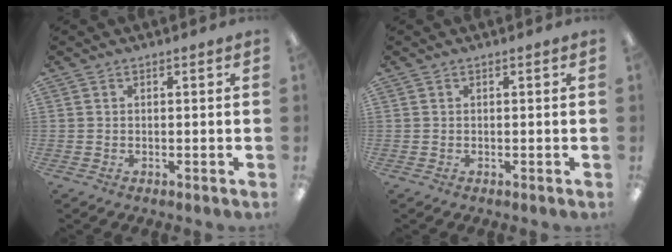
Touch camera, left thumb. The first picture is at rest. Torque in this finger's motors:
{"motor_torque": [0.00, 0.00, 0.15, -0.13, 0.00]}